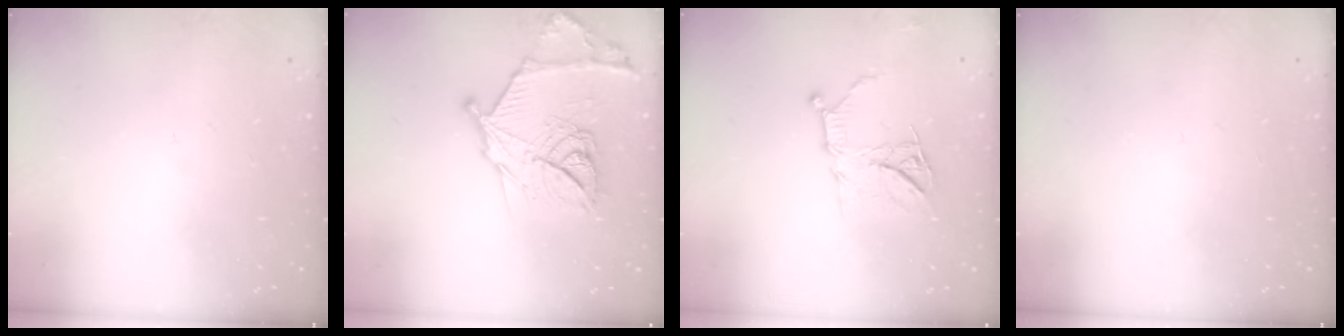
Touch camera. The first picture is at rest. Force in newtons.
{"total": 19.6, "press": 19.5, "slide": 1.5}
{"total": 10.8, "press": 10.8, "slide": 0.4}
{"total": 0.0}